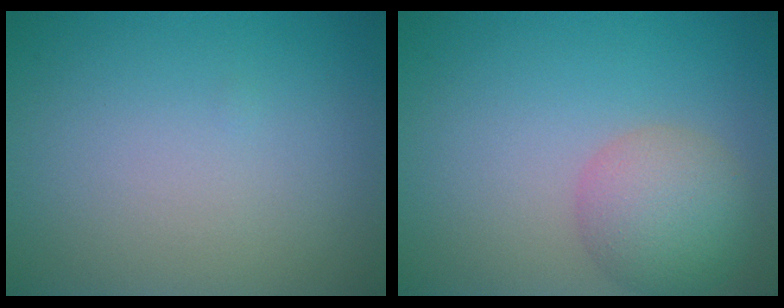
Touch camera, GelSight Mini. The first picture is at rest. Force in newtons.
{"total": 4.8, "press": 4.8, "slide": 0.2}